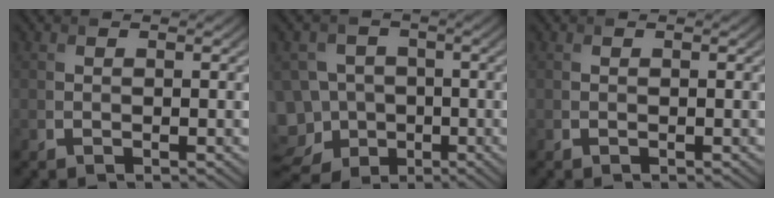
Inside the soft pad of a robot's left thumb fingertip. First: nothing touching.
{"total": 12.4, "force": [-6.6, 9.8, 4.0], "torque": [-0.115, -0.031, -0.118]}
{"total": 0.0}